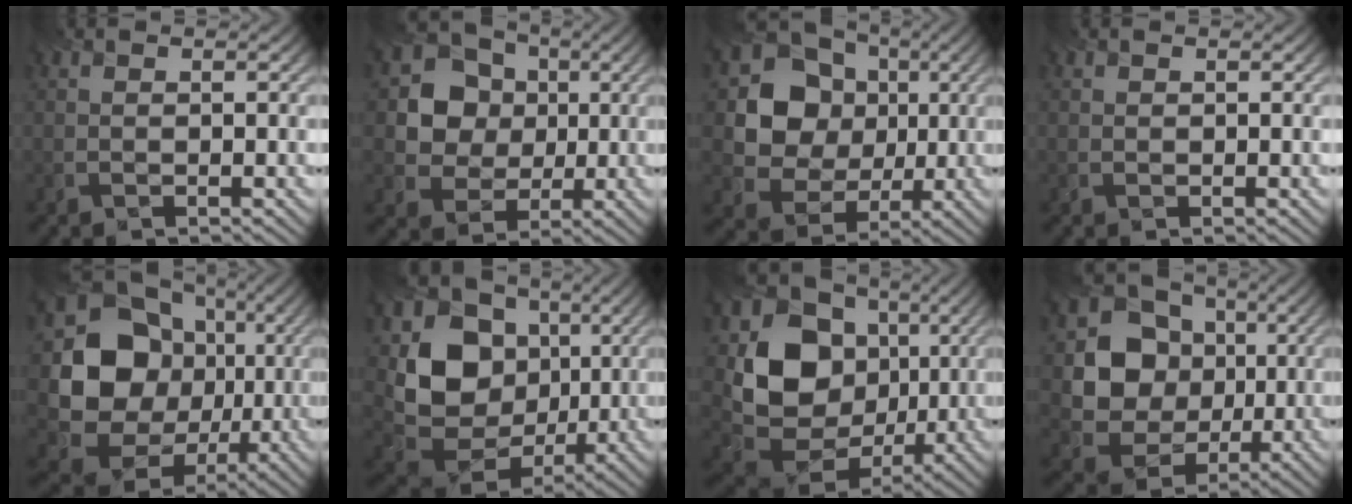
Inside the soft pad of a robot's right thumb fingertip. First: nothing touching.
{"total": 9.1, "force": [1.3, 8.0, 4.1], "torque": [-0.095, -0.004, 0.018]}
{"total": 11.9, "force": [2.0, 10.4, 5.5], "torque": [-0.123, 0.001, 0.027]}
{"total": 0.0}
{"total": 17.8, "force": [0.8, 15.5, 8.7], "torque": [-0.187, -0.028, 0.014]}
{"total": 14.1, "force": [1.7, 11.7, 7.6], "torque": [-0.174, -0.016, 0.034]}
{"total": 15.5, "force": [1.4, 12.8, 8.6], "torque": [-0.196, -0.024, 0.032]}
{"total": 12.1, "force": [1.2, 10.7, 5.5], "torque": [-0.126, -0.012, 0.012]}